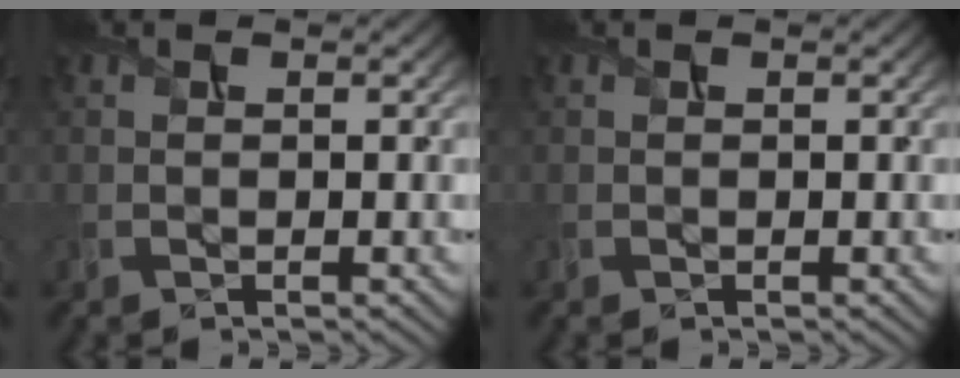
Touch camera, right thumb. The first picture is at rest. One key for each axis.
{"total": 0.0}